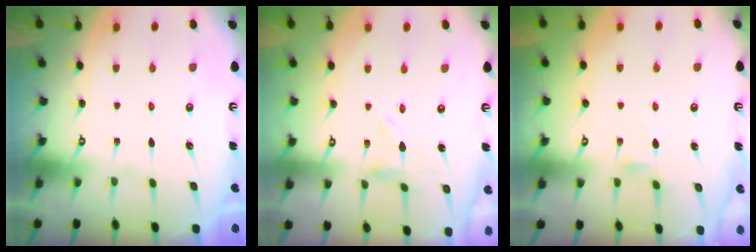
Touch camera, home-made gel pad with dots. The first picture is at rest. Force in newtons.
{"total": 0.0}
{"total": 2.2, "press": 2.1, "slide": 0.5}